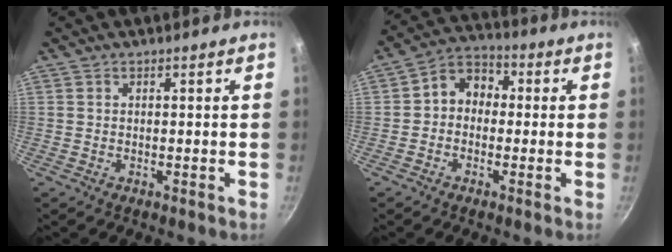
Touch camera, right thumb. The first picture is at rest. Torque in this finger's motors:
{"motor_torque": [-0.06, 0.12, -0.13, 0.21, 0.07]}